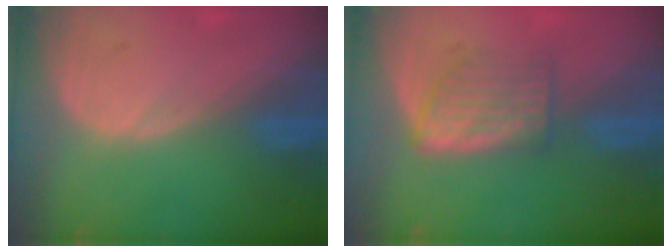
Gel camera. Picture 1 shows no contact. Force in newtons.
{"total": 5.0, "press": 4.9, "slide": 1.2}